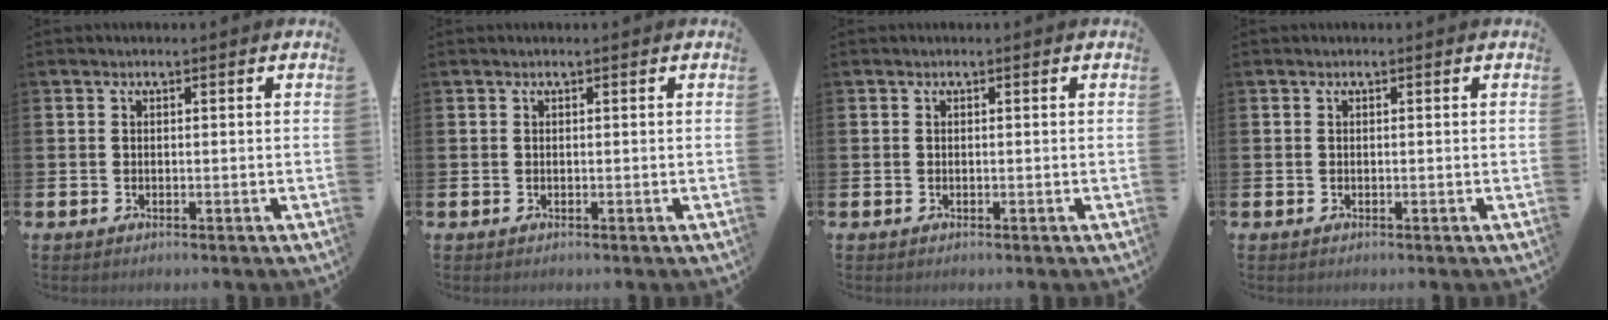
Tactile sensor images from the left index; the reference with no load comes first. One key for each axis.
{"total": 0.0}
{"total": 0.0}
{"total": 0.0}